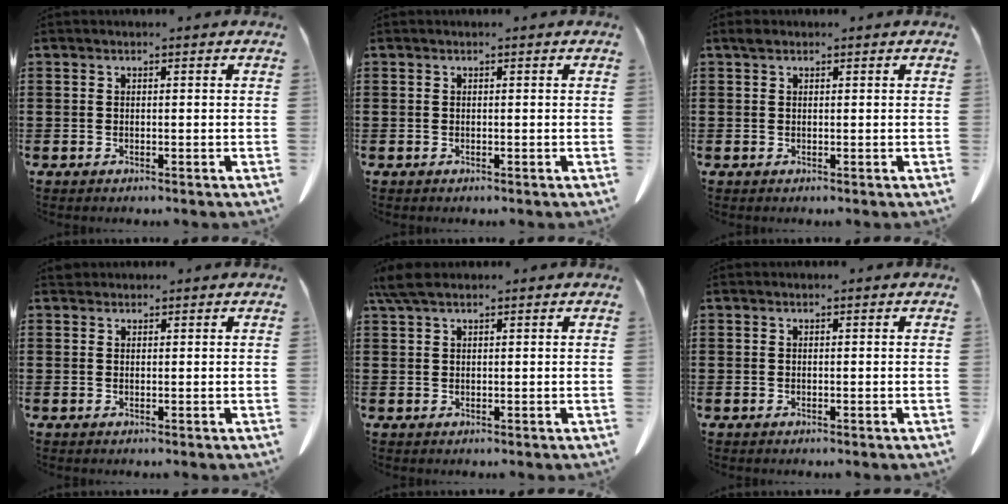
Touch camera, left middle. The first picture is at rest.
{"total": 0.0}
{"total": 0.8, "force": [0.6, 0.5, 0.4], "torque": [-0.010, 0.002, 0.011]}
{"total": 0.9, "force": [0.8, 0.4, 0.1], "torque": [-0.006, 0.000, 0.016]}
{"total": 3.2, "force": [2.1, 0.8, 2.3], "torque": [-0.058, 0.000, 0.038]}
{"total": 0.0}